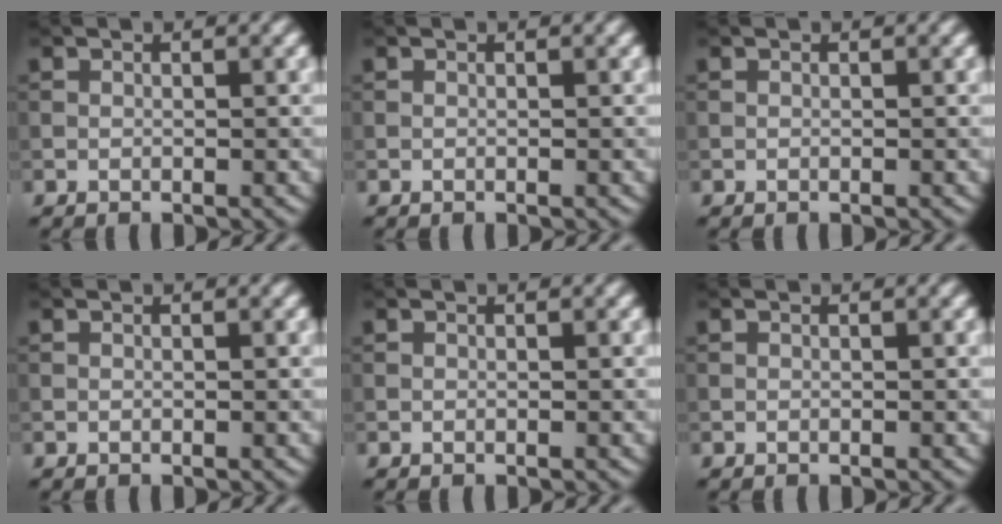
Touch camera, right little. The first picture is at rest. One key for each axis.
{"total": 0.0}
{"total": 0.0}
{"total": 0.0}
{"total": 0.0}
{"total": 0.0}